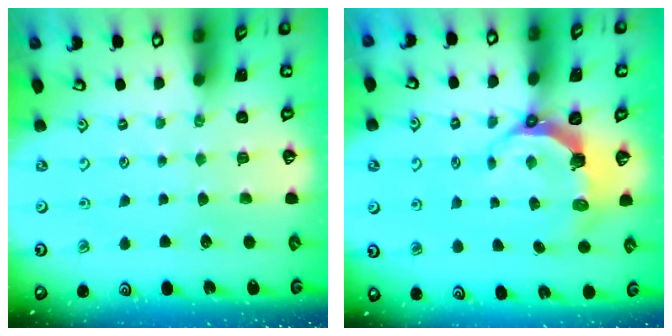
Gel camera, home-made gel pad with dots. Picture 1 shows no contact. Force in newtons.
{"total": 7.7, "press": 5.9, "slide": 5.0}